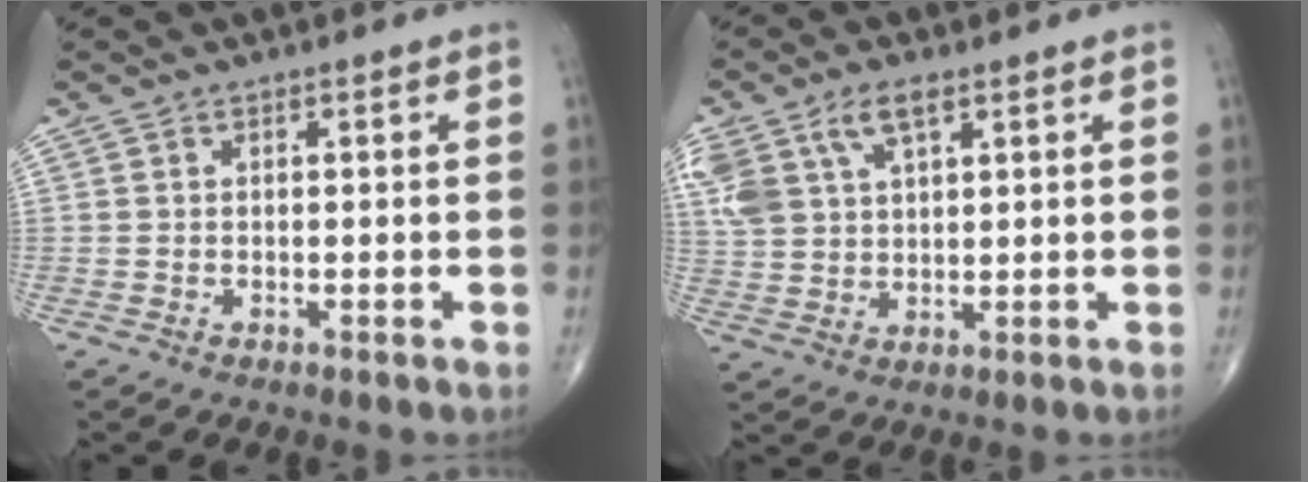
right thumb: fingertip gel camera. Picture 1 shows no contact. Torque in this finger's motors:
{"motor_torque": [-0.07, 0.22, 0.70, 0.49, 0.10]}